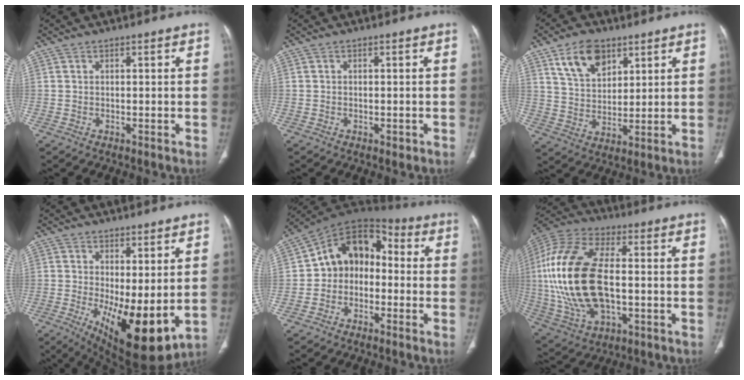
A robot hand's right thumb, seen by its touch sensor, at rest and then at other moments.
{"total": 0.9, "force": [-0.4, 0.6, 0.6], "torque": [-0.006, -0.001, -0.005]}
{"total": 10.3, "force": [5.9, 6.2, 5.7], "torque": [-0.079, -0.027, 0.112]}
{"total": 13.9, "force": [-1.6, 5.2, 12.8], "torque": [-0.198, -0.032, -0.005]}
{"total": 11.6, "force": [-1.1, 9.0, 7.1], "torque": [-0.081, 0.050, -0.038]}
{"total": 24.7, "force": [-0.4, 12.9, 21.0], "torque": [-0.456, 0.004, -0.003]}